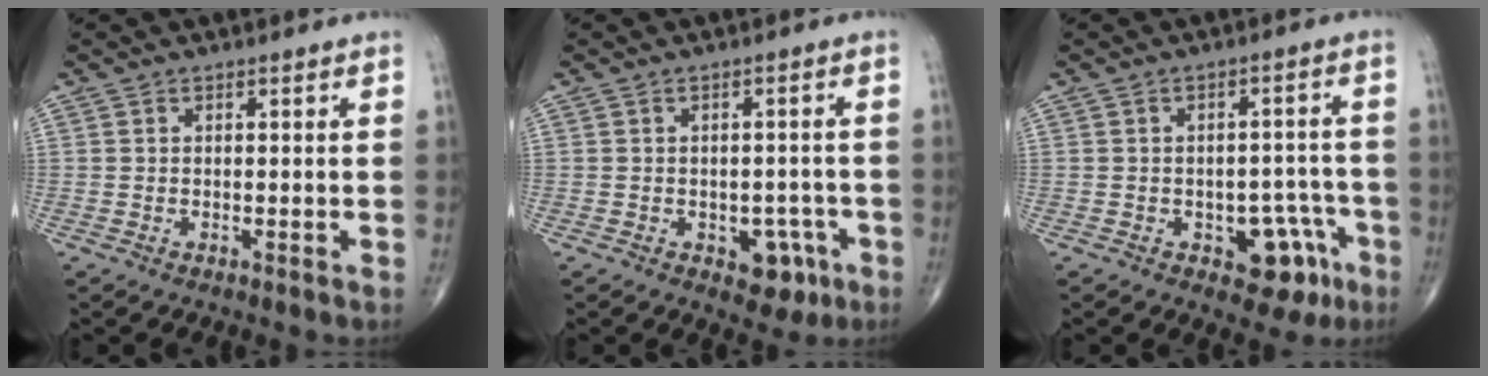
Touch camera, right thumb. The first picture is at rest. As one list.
[{"total": 3.8, "force": [-1.7, 2.6, 2.2], "torque": [-0.004, 0.010, -0.018]}, {"total": 8.3, "force": [-3.9, 5.0, 5.4], "torque": [-0.029, 0.035, -0.043]}]